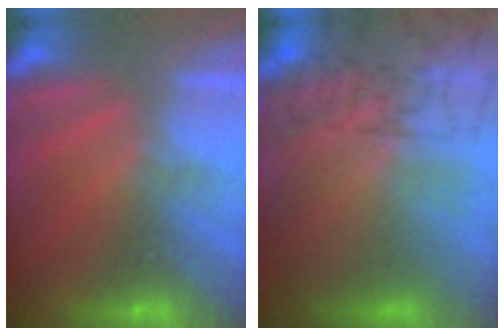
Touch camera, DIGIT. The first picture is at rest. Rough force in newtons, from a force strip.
{"total": 7.9}